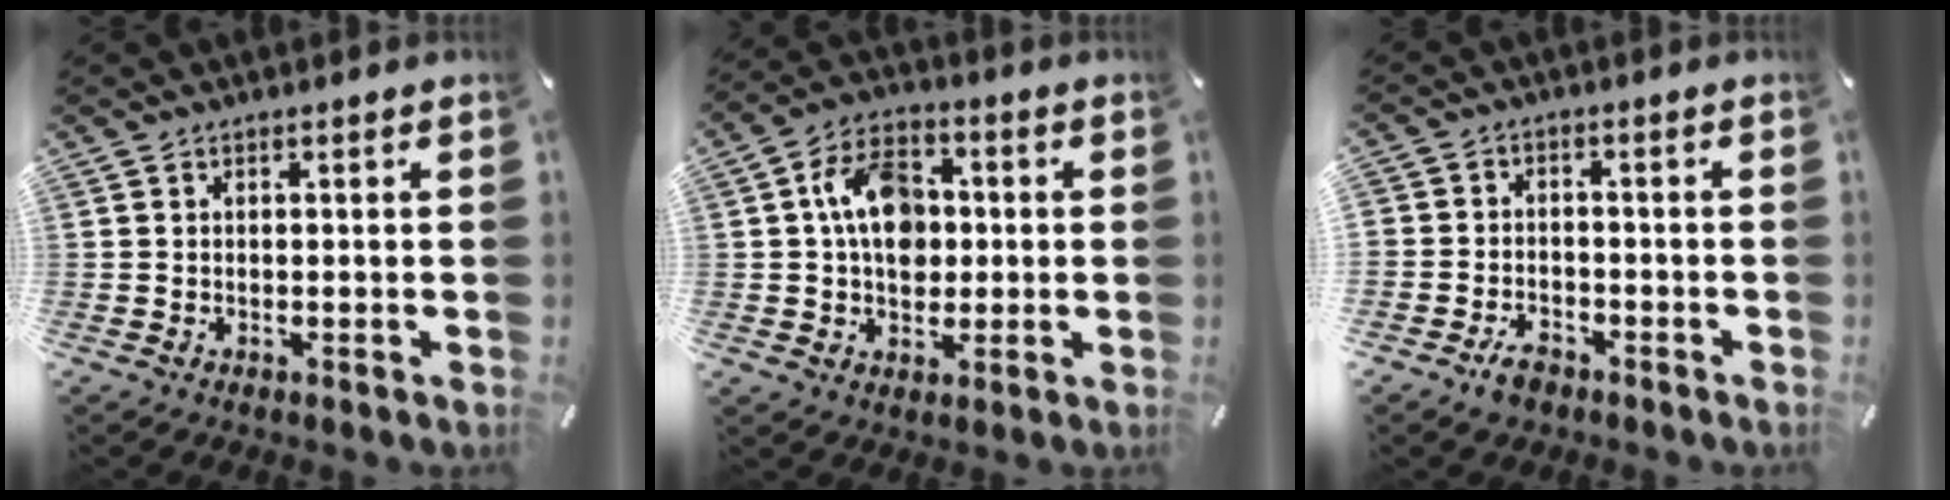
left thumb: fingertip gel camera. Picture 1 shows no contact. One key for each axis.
{"total": 11.4, "fx": 0.9, "fy": 8.7, "fz": 7.3, "tx": -0.132, "ty": 0.016, "tz": 0.019}
{"total": 5.4, "fx": -3.3, "fy": 4.1, "fz": 1.1, "tx": -0.014, "ty": 0.024, "tz": -0.057}